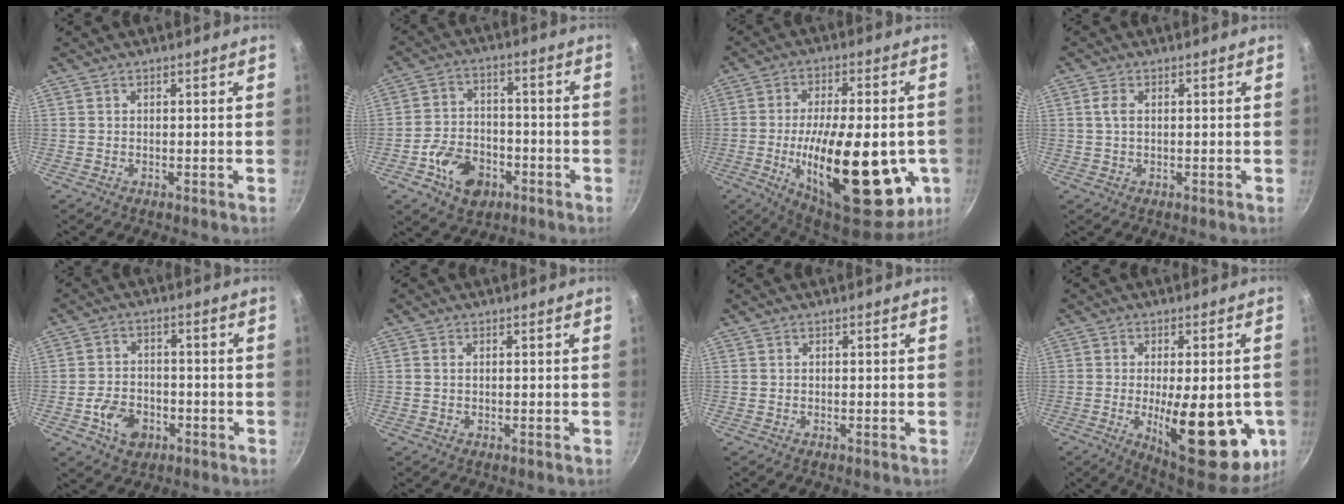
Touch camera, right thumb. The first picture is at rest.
{"total": 10.7, "force": [-4.9, 7.4, 6.0], "torque": [-0.083, 0.037, -0.084]}
{"total": 29.7, "force": [-6.4, 12.3, 26.3], "torque": [-0.373, -0.003, -0.082]}
{"total": 2.0, "force": [0.4, 1.1, 1.6], "torque": [-0.037, 0.001, 0.007]}
{"total": 7.7, "force": [-3.2, 5.5, 4.3], "torque": [-0.061, 0.024, -0.055]}
{"total": 0.7, "force": [0.1, 0.5, 0.4], "torque": [-0.010, 0.001, 0.003]}
{"total": 0.0}
{"total": 21.9, "force": [-4.9, 8.5, 19.6], "torque": [-0.228, -0.016, -0.053]}